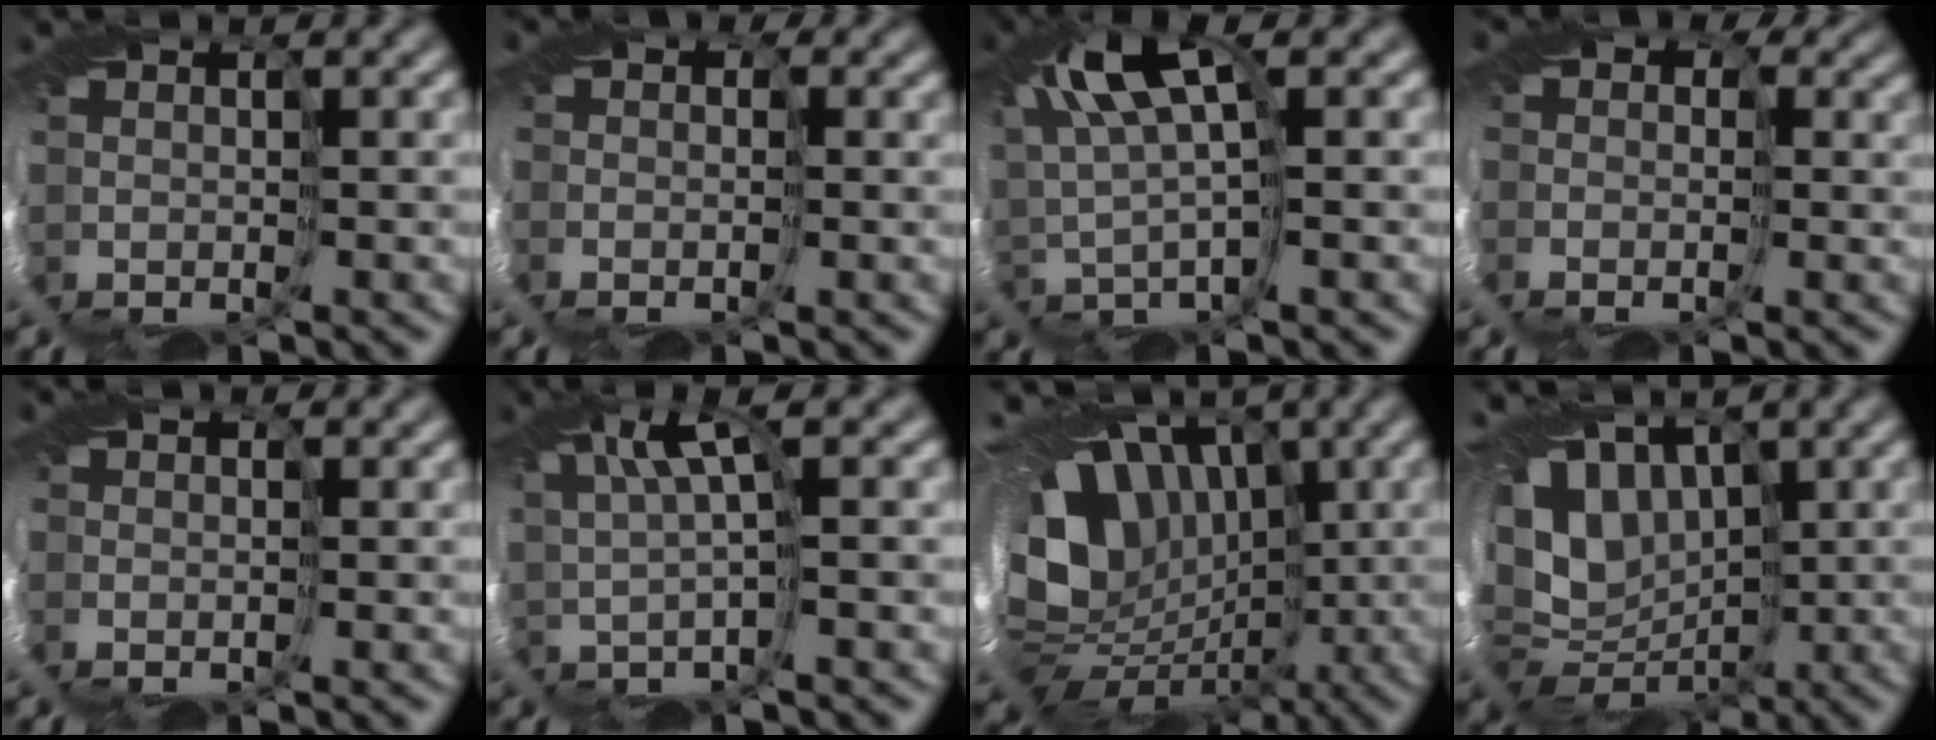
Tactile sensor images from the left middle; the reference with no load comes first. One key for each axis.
{"total": 7.4, "fx": 0.5, "fy": 6.0, "fz": 4.3, "tx": -0.064, "ty": 0.005, "tz": -0.019}
{"total": 6.3, "fx": 1.9, "fy": 2.3, "fz": 5.5, "tx": -0.134, "ty": 0.013, "tz": 0.031}
{"total": 9.7, "fx": 1.2, "fy": 7.6, "fz": 5.9, "tx": -0.092, "ty": 0.009, "tz": -0.018}
{"total": 3.5, "fx": 0.3, "fy": 2.9, "fz": 2.0, "tx": -0.040, "ty": 0.005, "tz": 0.008}
{"total": 3.0, "fx": 0.8, "fy": 0.3, "fz": 2.9, "tx": -0.062, "ty": 0.005, "tz": 0.012}
{"total": 17.7, "fx": 0.9, "fy": 14.1, "fz": 10.6, "tx": -0.172, "ty": 0.011, "tz": -0.013}
{"total": 12.1, "fx": 2.6, "fy": 9.1, "fz": 7.6, "tx": -0.142, "ty": 0.012, "tz": 0.034}